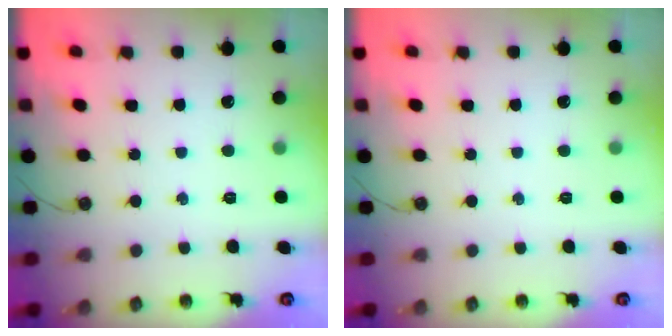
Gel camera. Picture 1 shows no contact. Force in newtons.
{"total": 0.0}